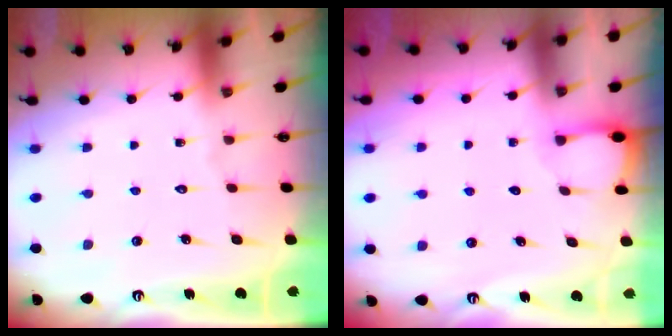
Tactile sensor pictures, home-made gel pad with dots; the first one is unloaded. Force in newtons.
{"total": 2.0, "press": 1.9, "slide": 0.3}